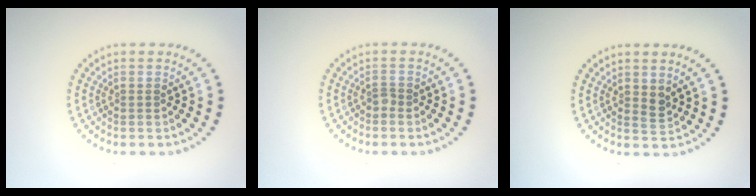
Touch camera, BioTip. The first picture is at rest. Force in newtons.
{"total": 0.8, "press": 0.6, "slide": 0.6}
{"total": 1.1, "press": 1.0, "slide": 0.5}